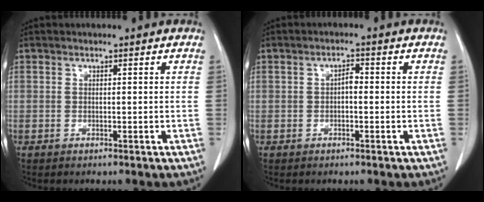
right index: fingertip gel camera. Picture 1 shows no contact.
{"total": 2.5, "force": [-0.1, 1.0, 2.3], "torque": [-0.044, 0.010, -0.001]}